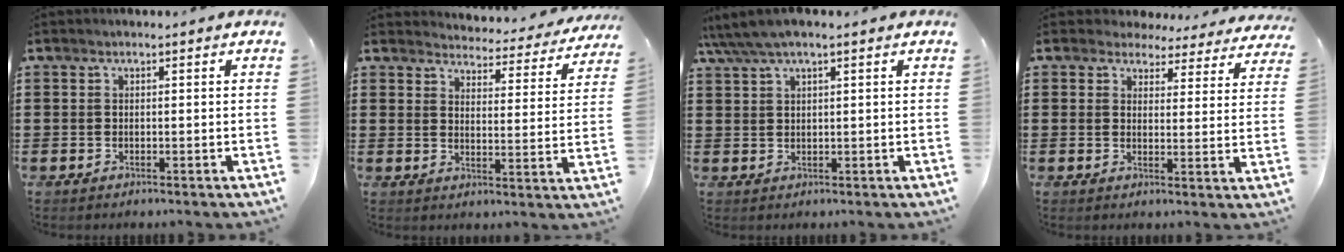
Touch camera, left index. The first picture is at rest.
{"total": 4.0, "force": [3.9, 0.2, 0.4], "torque": [-0.023, -0.035, 0.063]}
{"total": 3.0, "force": [1.9, 0.5, 2.2], "torque": [-0.045, 0.005, 0.035]}
{"total": 3.7, "force": [3.5, 1.2, 0.5], "torque": [-0.021, -0.017, 0.060]}